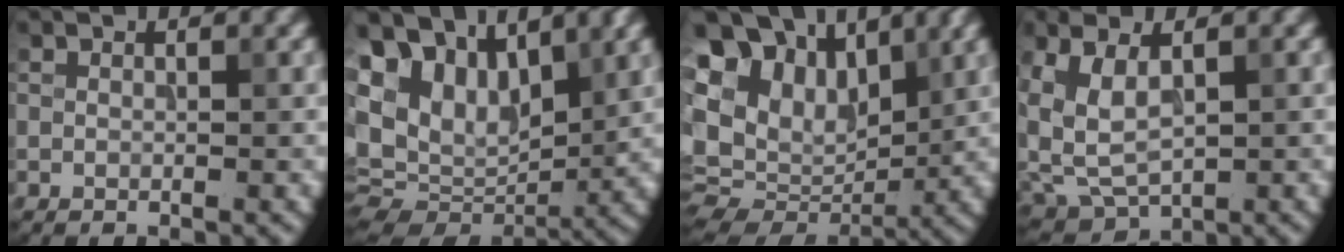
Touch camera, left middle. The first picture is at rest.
{"total": 13.6, "force": [6.5, 8.0, 8.9], "torque": [-0.202, 0.035, 0.124]}
{"total": 16.5, "force": [6.4, 11.3, 10.2], "torque": [-0.227, 0.037, 0.121]}
{"total": 5.4, "force": [1.4, 3.4, 4.0], "torque": [-0.094, -0.006, 0.029]}